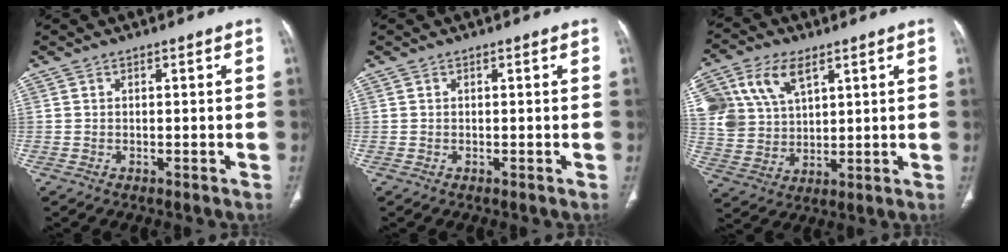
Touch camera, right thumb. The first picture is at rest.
{"total": 0.0}
{"total": 14.4, "force": [6.7, 9.2, 8.8], "torque": [-0.181, -0.007, 0.139]}